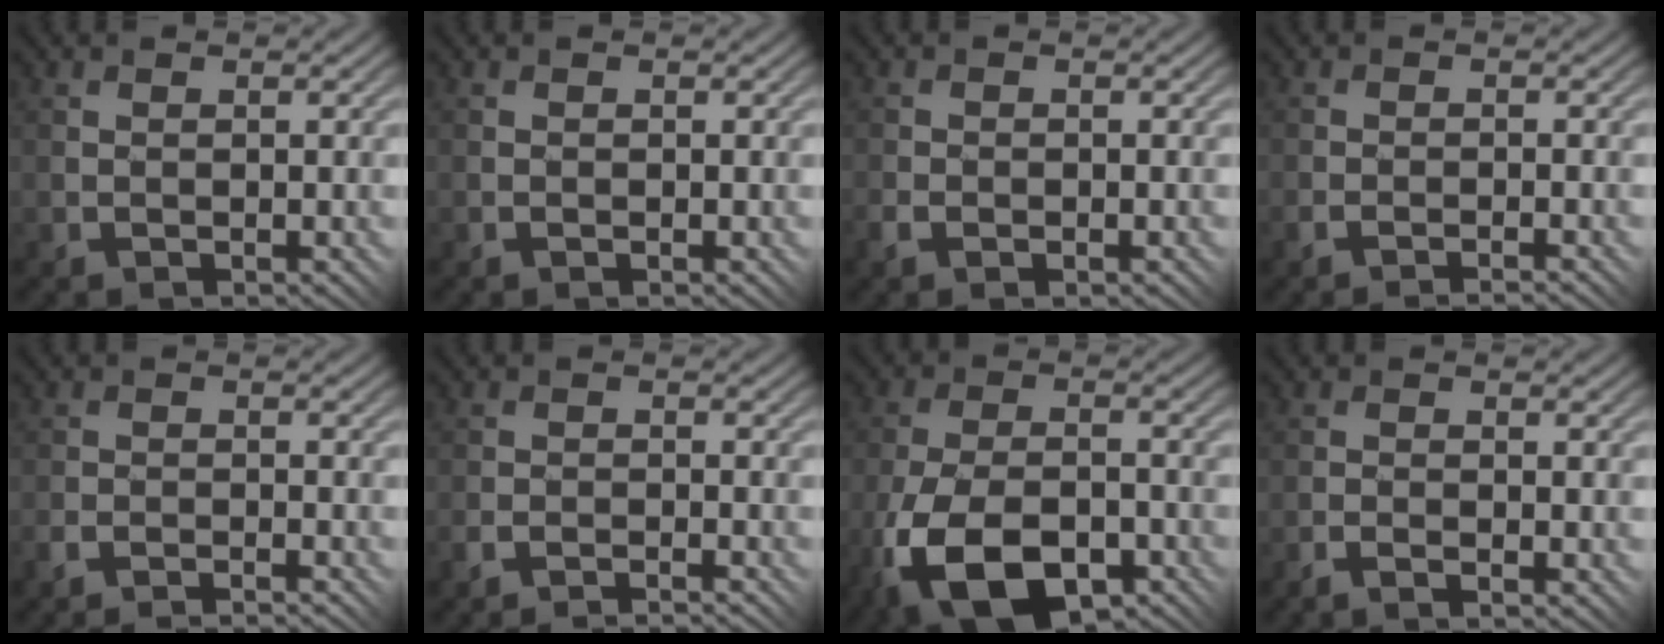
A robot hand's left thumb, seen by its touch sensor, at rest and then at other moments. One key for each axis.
{"total": 0.0}
{"total": 2.0, "fx": -1.2, "fy": 1.1, "fz": 1.1, "tx": -0.027, "ty": -0.006, "tz": -0.031}
{"total": 1.4, "fx": -1.3, "fy": -0.2, "fz": 0.4, "tx": -0.010, "ty": 0.006, "tz": -0.030}
{"total": 2.6, "fx": -2.5, "fy": 0.1, "fz": 0.6, "tx": -0.010, "ty": 0.004, "tz": -0.056}
{"total": 2.3, "fx": -2.3, "fy": -0.2, "fz": 0.3, "tx": -0.007, "ty": 0.006, "tz": -0.054}
{"total": 13.2, "fx": -7.2, "fy": 6.6, "fz": 8.9, "tx": -0.195, "ty": -0.025, "tz": -0.135}
{"total": 1.7, "fx": -1.4, "fy": 0.0, "fz": 1.1, "tx": -0.021, "ty": 0.004, "tz": -0.029}